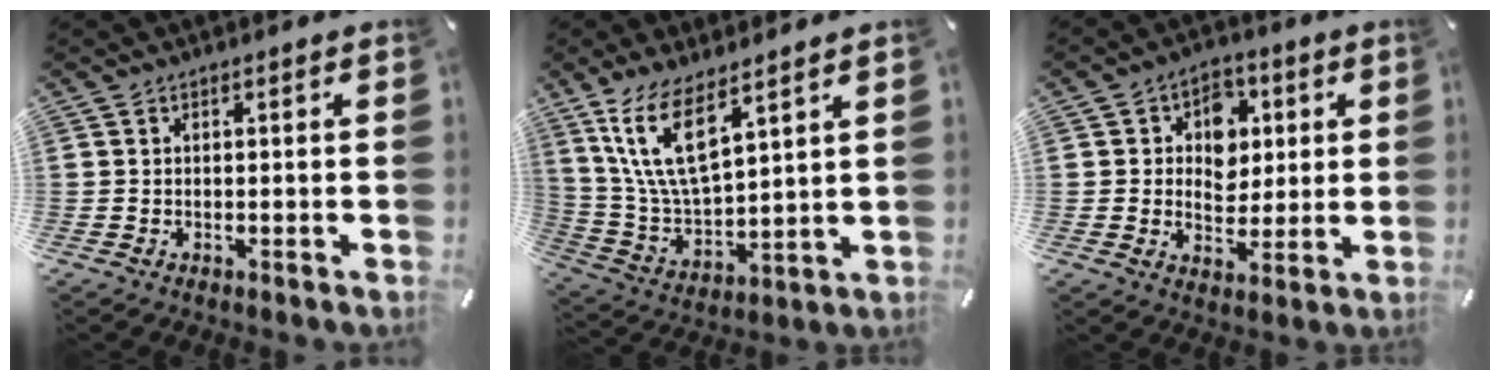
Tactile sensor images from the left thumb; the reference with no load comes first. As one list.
[{"total": 13.5, "force": [8.4, 4.8, 9.4], "torque": [-0.230, -0.031, 0.150]}, {"total": 8.6, "force": [1.7, 7.6, 3.7], "torque": [-0.045, -0.004, 0.028]}]